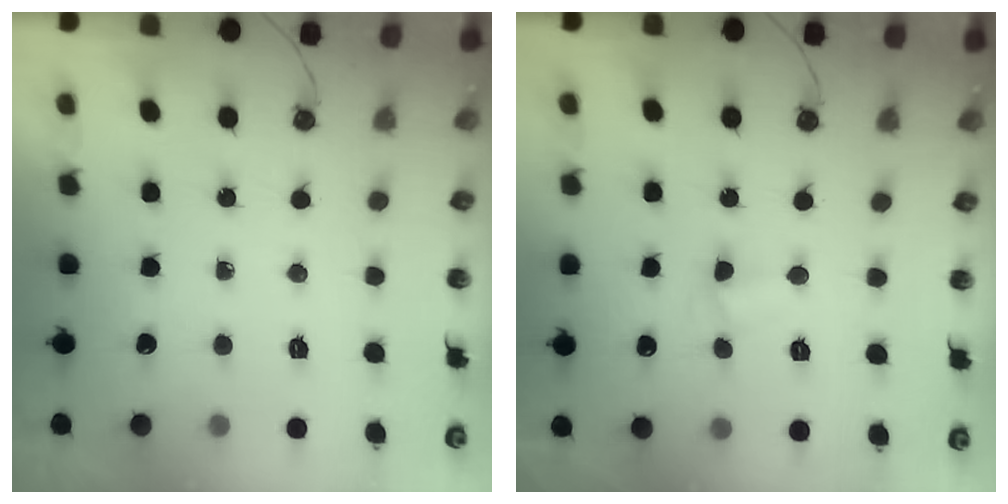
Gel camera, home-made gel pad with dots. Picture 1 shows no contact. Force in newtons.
{"total": 2.6, "press": 2.5, "slide": 0.6}